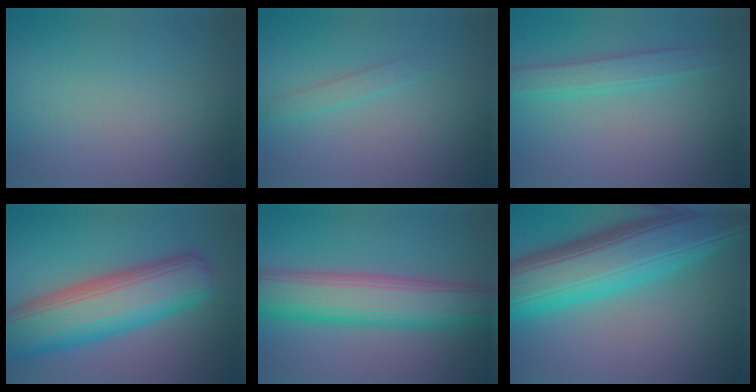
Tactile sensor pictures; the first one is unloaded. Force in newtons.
{"total": 1.0, "press": 1.0, "slide": 0.1}
{"total": 2.5, "press": 2.5, "slide": 0.1}
{"total": 10.8, "press": 10.8, "slide": 0.4}
{"total": 8.1, "press": 8.1, "slide": 0.3}
{"total": 12.4, "press": 12.4, "slide": 0.2}